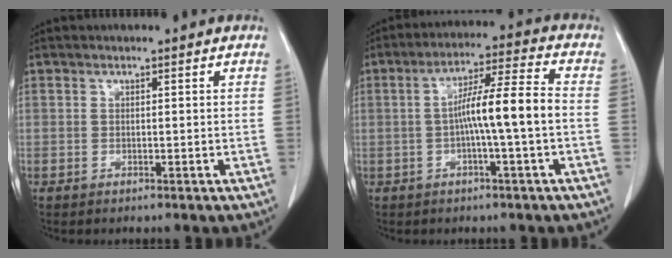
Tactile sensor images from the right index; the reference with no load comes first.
{"total": 9.0, "force": [-1.1, -0.4, 8.9], "torque": [-0.154, 0.019, -0.022]}